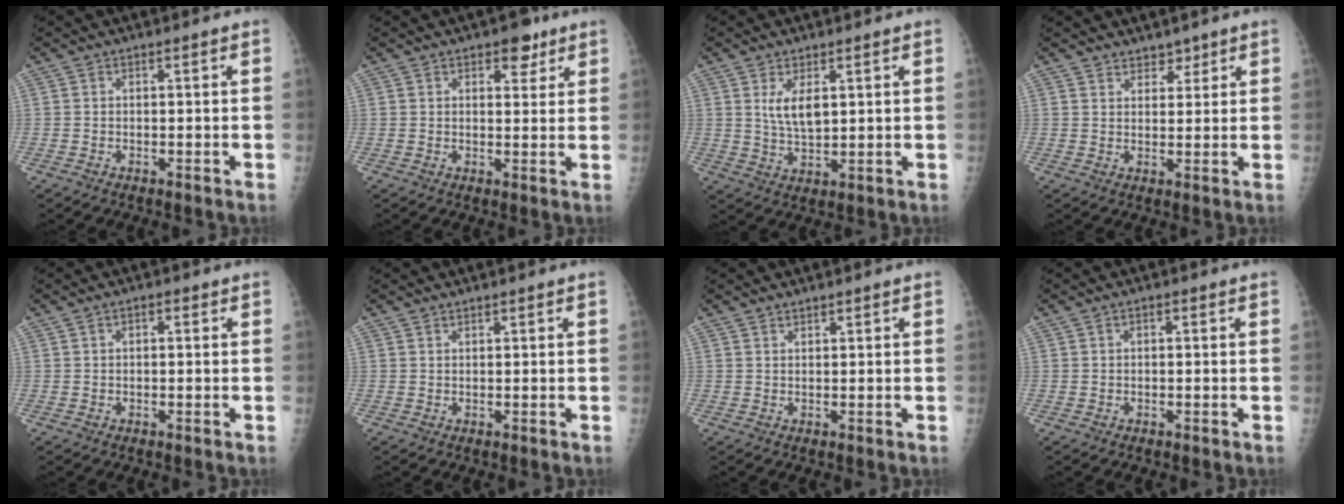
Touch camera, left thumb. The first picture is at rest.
{"total": 4.4, "force": [2.7, 2.4, 2.5], "torque": [-0.009, -0.013, 0.035]}
{"total": 5.2, "force": [1.9, 2.4, 4.2], "torque": [-0.073, -0.017, 0.044]}
{"total": 3.0, "force": [2.5, 1.7, 0.3], "torque": [0.021, -0.017, 0.036]}
{"total": 1.4, "force": [0.6, 0.9, 0.9], "torque": [-0.009, 0.001, 0.007]}
{"total": 0.7, "force": [0.7, 0.1, 0.0], "torque": [0.000, -0.006, 0.013]}
{"total": 0.9, "force": [0.9, 0.2, 0.1], "torque": [0.003, -0.008, 0.017]}
{"total": 0.9, "force": [0.4, 0.5, 0.6], "torque": [-0.006, 0.001, 0.003]}